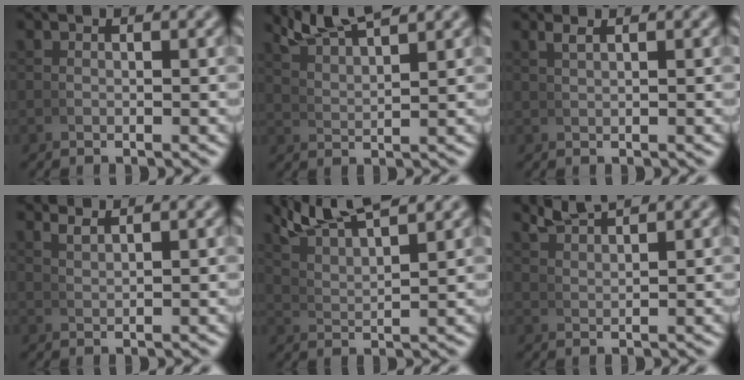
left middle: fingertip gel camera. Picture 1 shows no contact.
{"total": 5.8, "force": [5.0, 1.3, 2.7], "torque": [-0.051, 0.011, 0.088]}
{"total": 1.1, "force": [0.9, -0.3, 0.6], "torque": [-0.011, 0.008, 0.020]}
{"total": 2.1, "force": [2.0, -0.2, 0.7], "torque": [-0.010, 0.005, 0.039]}
{"total": 6.9, "force": [5.7, 1.9, 3.4], "torque": [-0.067, 0.014, 0.095]}
{"total": 3.4, "force": [3.2, 0.1, 1.1], "torque": [-0.019, 0.009, 0.060]}